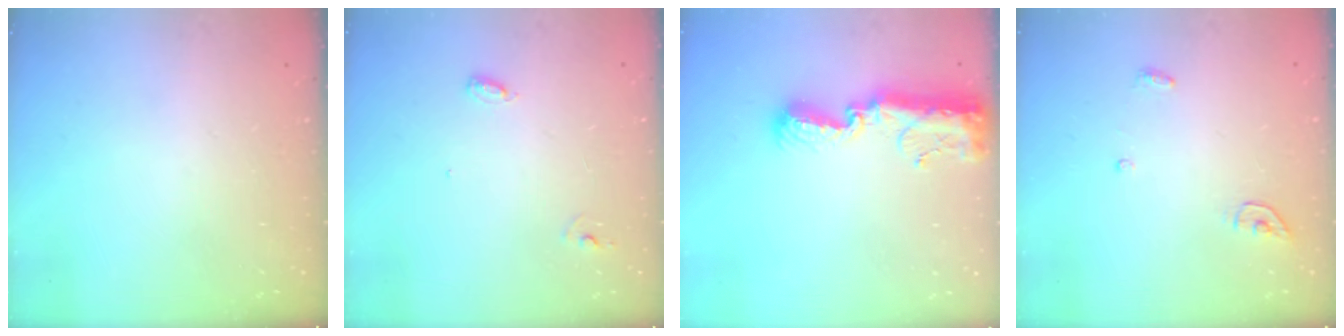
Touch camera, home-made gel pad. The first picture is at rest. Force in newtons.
{"total": 5.0, "press": 5.0, "slide": 0.4}
{"total": 12.1, "press": 12.0, "slide": 0.9}
{"total": 3.9, "press": 3.8, "slide": 0.3}